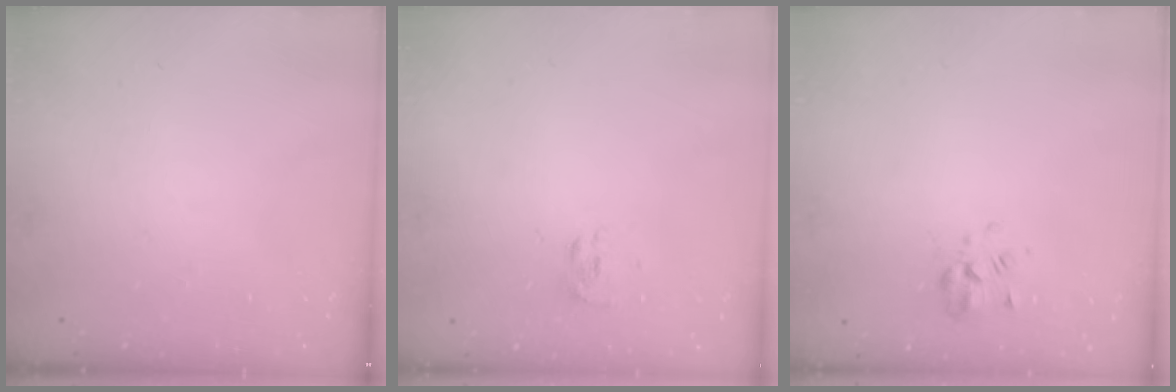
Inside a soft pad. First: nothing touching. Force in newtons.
{"total": 2.3, "press": 2.1, "slide": 0.9}
{"total": 2.3, "press": 2.1, "slide": 1.0}